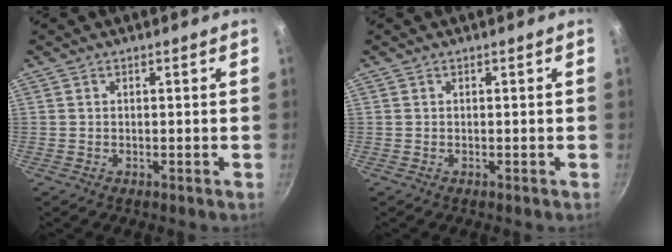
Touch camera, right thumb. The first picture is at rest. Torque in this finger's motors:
{"motor_torque": [-0.02, 0.01, 0.00, 0.00, 0.02]}